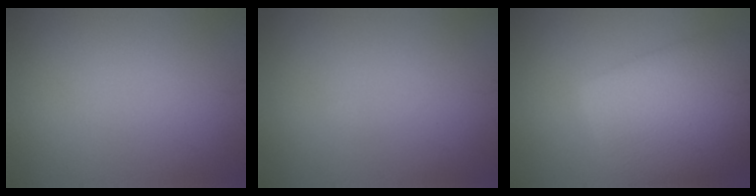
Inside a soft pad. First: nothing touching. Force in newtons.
{"total": 0.0}
{"total": 8.9, "press": 8.9, "slide": 0.4}